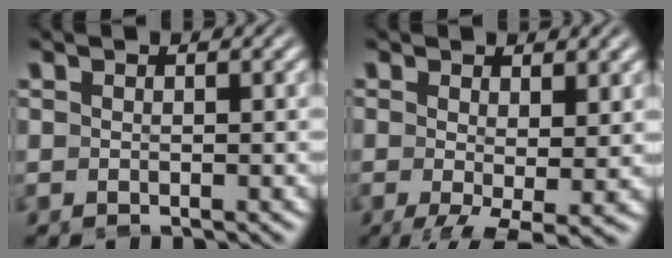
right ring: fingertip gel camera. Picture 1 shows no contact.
{"total": 5.4, "force": [-3.7, 1.3, 3.7], "torque": [-0.053, -0.040, -0.037]}